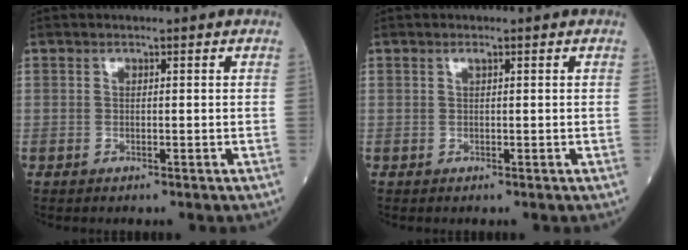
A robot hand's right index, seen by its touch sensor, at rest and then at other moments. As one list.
[{"total": 0.5, "force": [0.3, 0.0, 0.4], "torque": [-0.009, 0.001, 0.004]}]